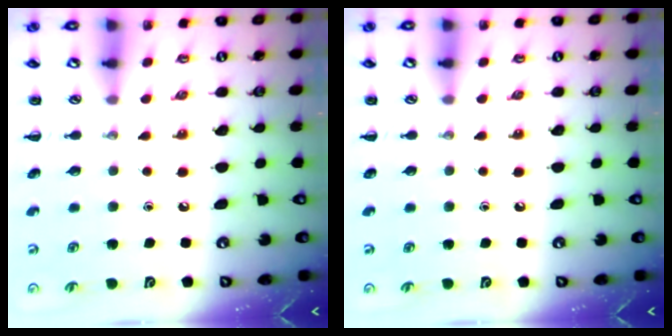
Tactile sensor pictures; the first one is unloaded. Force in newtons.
{"total": 0.0}